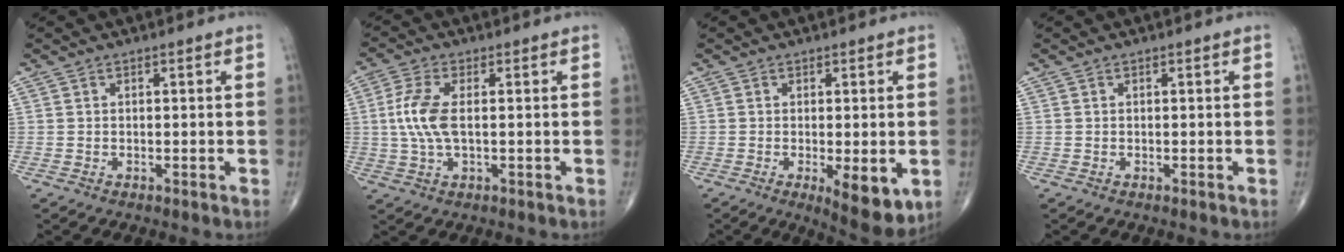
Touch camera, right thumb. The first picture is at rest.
{"total": 7.3, "force": [0.4, 3.1, 6.6], "torque": [-0.162, 0.006, 0.005]}
{"total": 8.1, "force": [-2.1, 2.8, 7.3], "torque": [-0.099, -0.021, -0.026]}
{"total": 0.0}